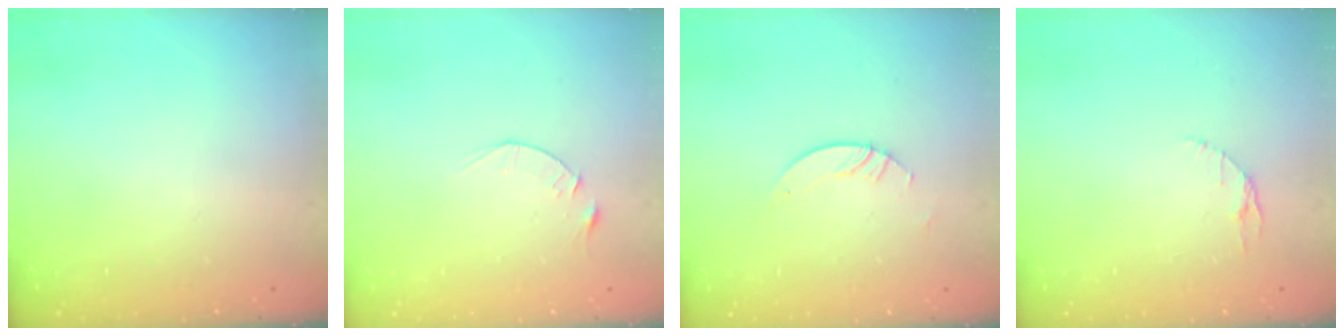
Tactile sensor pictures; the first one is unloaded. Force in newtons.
{"total": 3.1, "press": 3.1, "slide": 0.4}
{"total": 2.1, "press": 2.1, "slide": 0.2}
{"total": 2.9, "press": 2.9, "slide": 0.4}